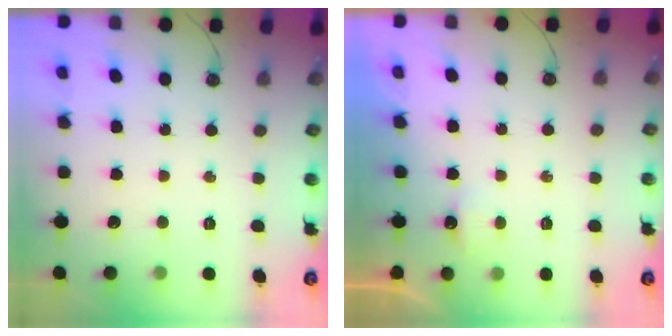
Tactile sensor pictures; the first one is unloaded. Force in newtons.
{"total": 2.5, "press": 2.4, "slide": 0.5}